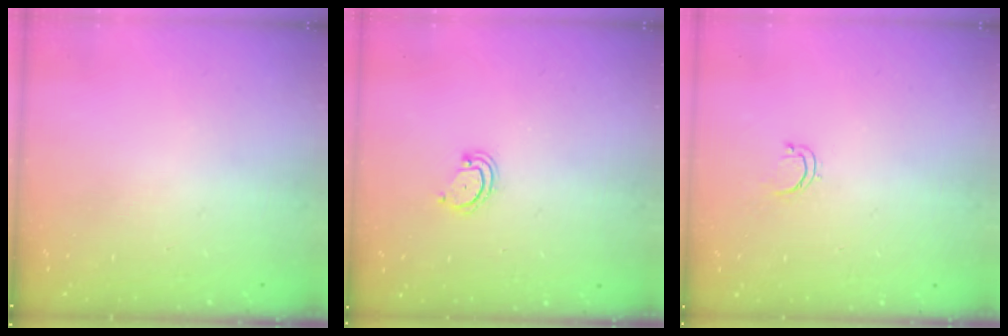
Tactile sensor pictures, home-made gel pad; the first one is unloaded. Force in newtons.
{"total": 2.5, "press": 2.5, "slide": 0.2}
{"total": 3.5, "press": 3.5, "slide": 0.5}